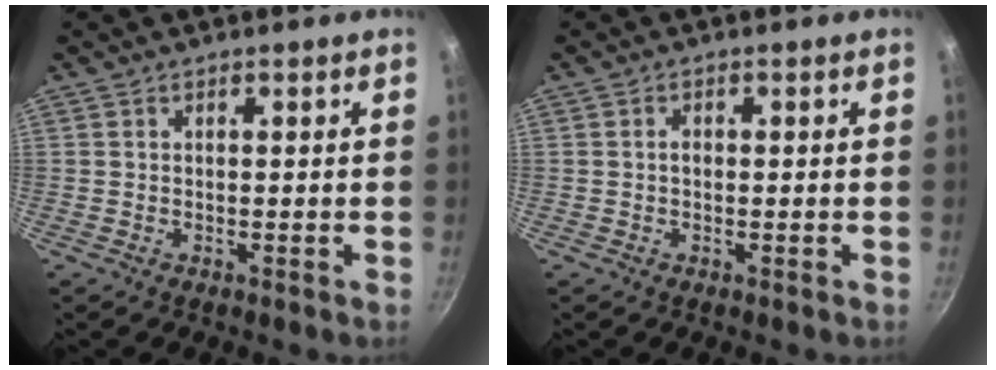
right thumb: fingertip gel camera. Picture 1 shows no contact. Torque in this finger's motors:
{"motor_torque": [0.12, 0.32, 0.45, 0.07, 0.03]}